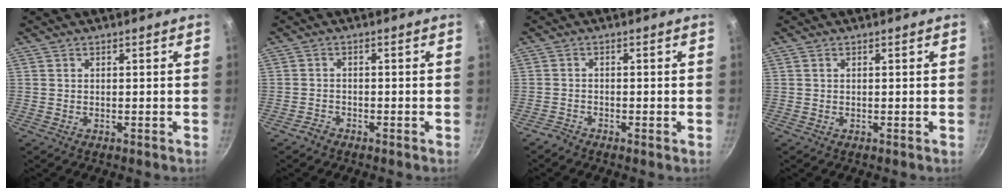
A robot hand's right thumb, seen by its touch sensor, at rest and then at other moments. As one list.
[{"total": 1.7, "force": [-1.5, 0.9, 0.3], "torque": [-0.005, 0.018, -0.027]}, {"total": 1.4, "force": [-1.4, 0.4, 0.2], "torque": [-0.011, 0.008, -0.032]}, {"total": 0.0}]